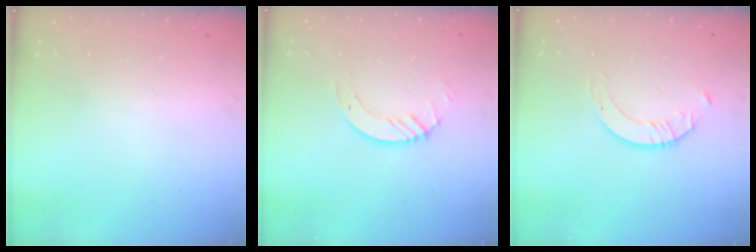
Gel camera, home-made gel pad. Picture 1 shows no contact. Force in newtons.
{"total": 4.0, "press": 4.0, "slide": 0.3}
{"total": 2.3, "press": 2.3, "slide": 0.2}